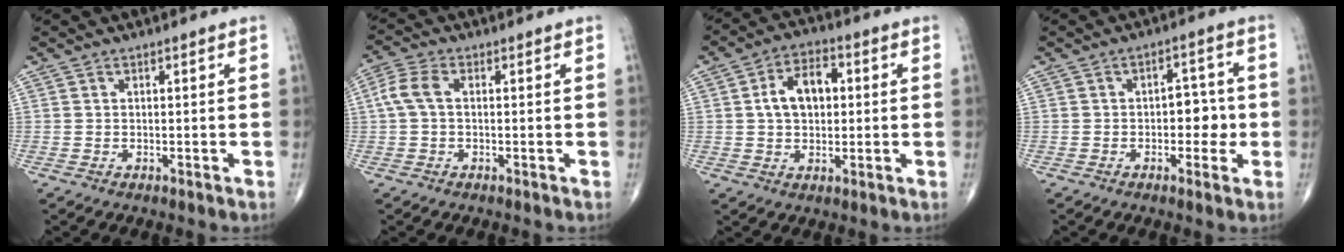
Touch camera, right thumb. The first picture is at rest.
{"total": 4.7, "force": [0.3, 2.6, 3.9], "torque": [-0.099, 0.014, 0.001]}
{"total": 9.0, "force": [1.1, 5.8, 6.8], "torque": [-0.098, 0.017, 0.015]}
{"total": 5.8, "force": [-0.9, 3.5, 4.5], "torque": [-0.026, 0.016, -0.017]}